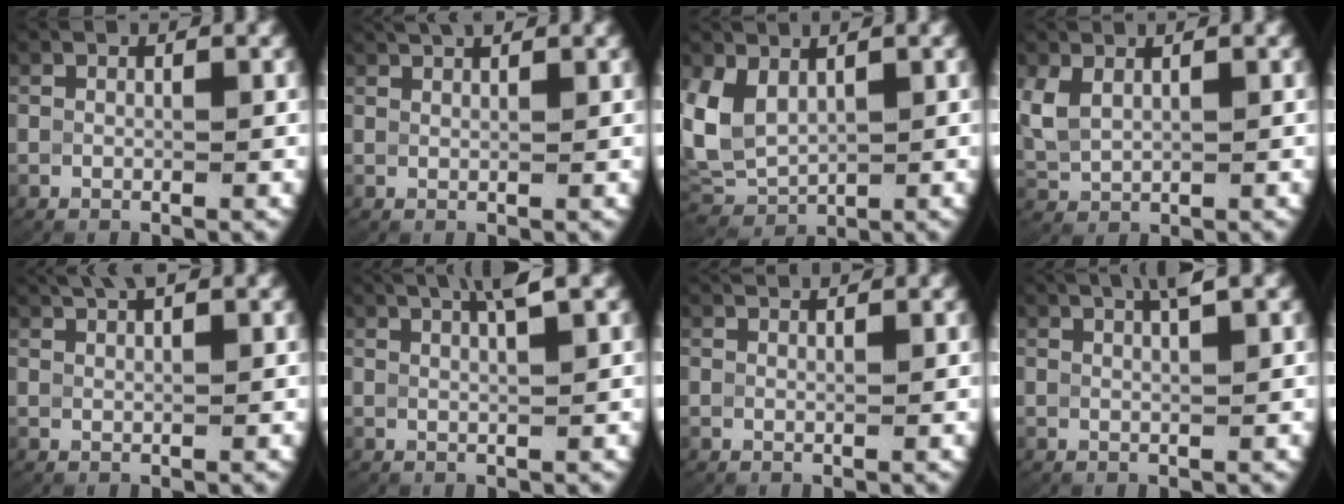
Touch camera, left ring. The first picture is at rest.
{"total": 2.1, "force": [2.0, -0.1, 0.8], "torque": [-0.012, 0.003, 0.035]}
{"total": 7.4, "force": [0.0, 6.4, 3.7], "torque": [-0.131, -0.027, 0.015]}
{"total": 3.5, "force": [0.5, 3.0, 1.9], "torque": [-0.067, -0.007, 0.021]}
{"total": 2.9, "force": [2.6, 0.2, 1.3], "torque": [-0.023, 0.006, 0.047]}
{"total": 5.0, "force": [3.6, 1.3, 3.2], "torque": [-0.051, 0.015, 0.053]}
{"total": 1.4, "force": [1.3, 0.0, 0.4], "torque": [-0.008, 0.003, 0.022]}
{"total": 3.8, "force": [2.8, 0.7, 2.5], "torque": [-0.039, 0.011, 0.043]}